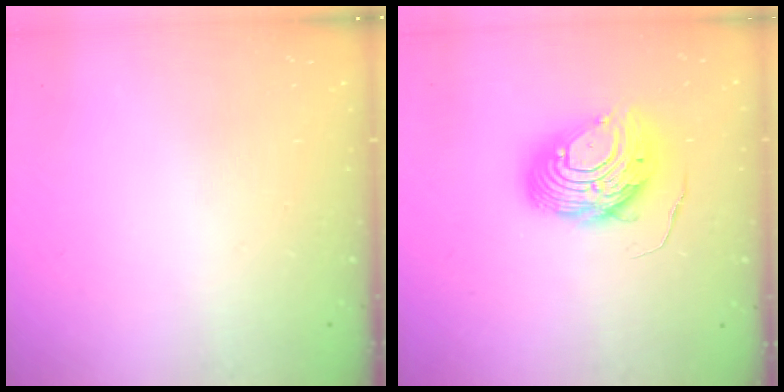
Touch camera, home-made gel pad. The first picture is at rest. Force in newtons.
{"total": 12.1, "press": 12.1, "slide": 1.4}